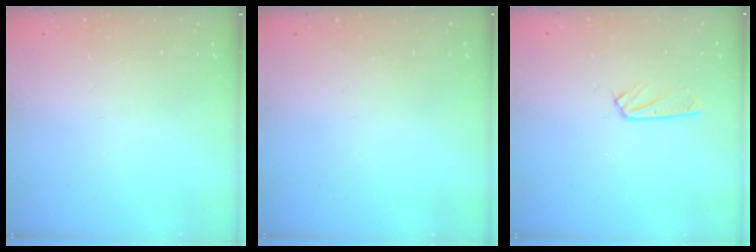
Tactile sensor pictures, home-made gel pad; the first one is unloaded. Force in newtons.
{"total": 0.0}
{"total": 2.6, "press": 2.5, "slide": 0.3}